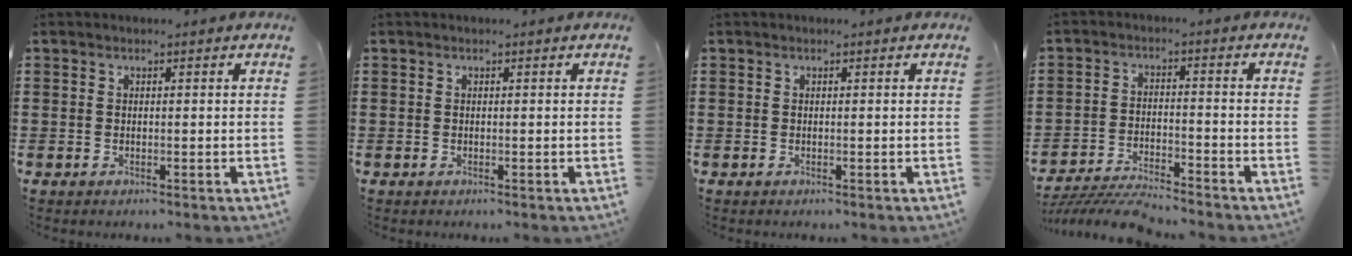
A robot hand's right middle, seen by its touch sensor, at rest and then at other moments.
{"total": 0.0}
{"total": 0.0}
{"total": 5.7, "force": [-5.5, 0.3, 1.4], "torque": [-0.034, -0.003, -0.112]}